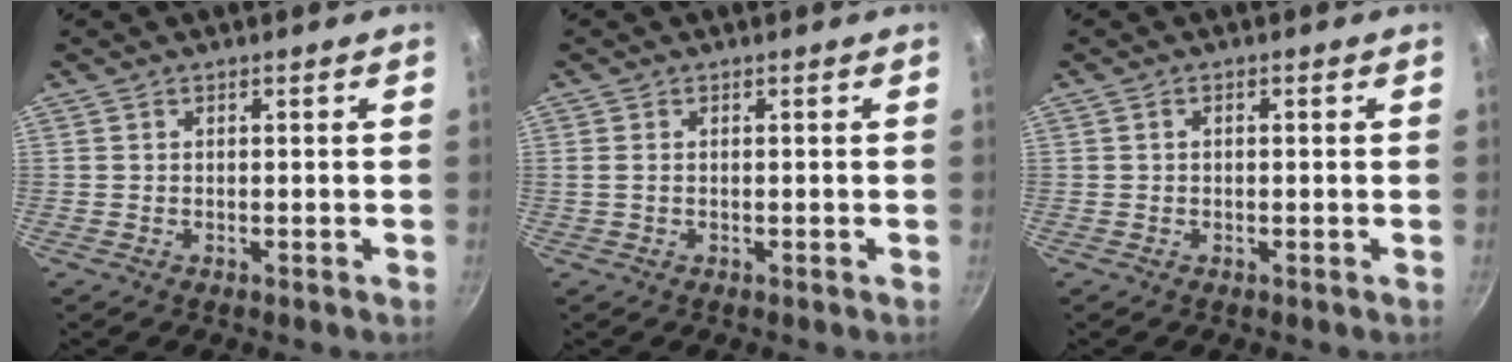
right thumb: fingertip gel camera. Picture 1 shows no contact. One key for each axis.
{"total": 0.9, "fx": 0.1, "fy": 0.5, "fz": 0.8, "tx": -0.019, "ty": 0.000, "tz": 0.001}
{"total": 0.7, "fx": 0.0, "fy": 0.4, "fz": 0.6, "tx": -0.013, "ty": 0.006, "tz": 0.001}